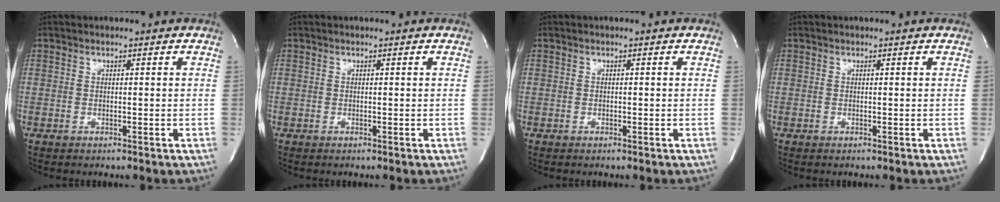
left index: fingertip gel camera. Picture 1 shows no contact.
{"total": 0.0}
{"total": 0.0}
{"total": 0.0}